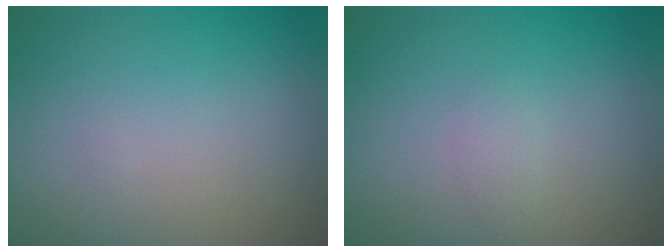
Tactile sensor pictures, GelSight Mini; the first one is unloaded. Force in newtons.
{"total": 0.8, "press": 0.8, "slide": 0.1}